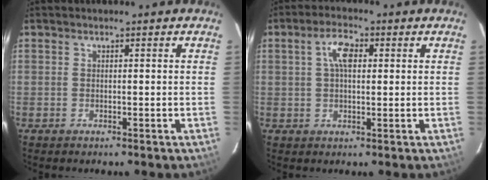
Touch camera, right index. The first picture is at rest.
{"total": 5.0, "force": [1.2, 2.4, 4.2], "torque": [-0.077, 0.015, 0.023]}